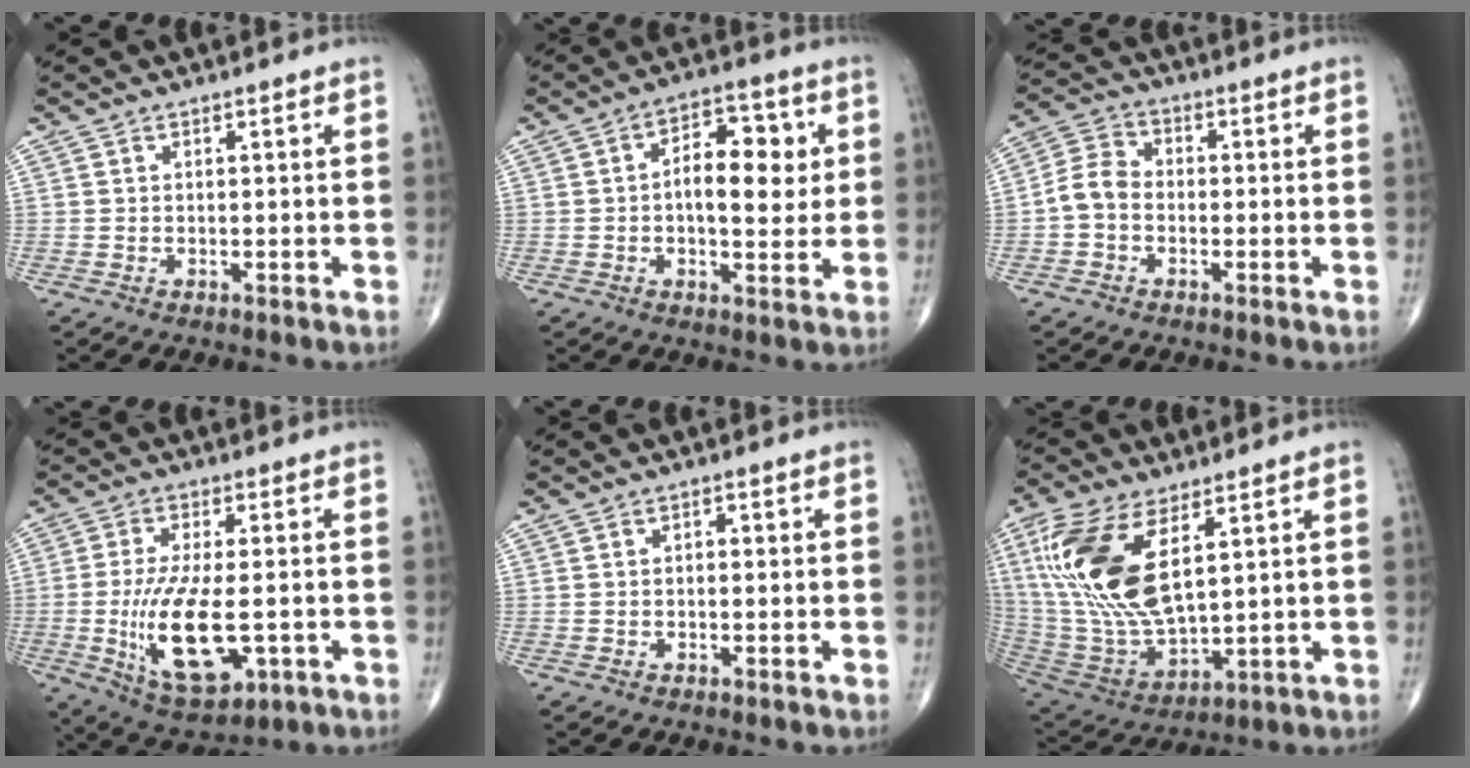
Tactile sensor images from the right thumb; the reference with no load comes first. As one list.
[{"total": 11.2, "force": [1.3, 6.0, 9.3], "torque": [-0.112, 0.009, 0.014]}, {"total": 5.9, "force": [-1.4, 4.5, 3.5], "torque": [-0.059, 0.020, -0.040]}, {"total": 14.9, "force": [-2.7, 6.3, 13.2], "torque": [-0.245, -0.014, -0.034]}, {"total": 1.1, "force": [0.1, 0.6, 0.9], "torque": [-0.015, 0.003, 0.000]}, {"total": 20.3, "force": [6.7, 9.2, 16.8], "torque": [-0.358, -0.030, 0.138]}]